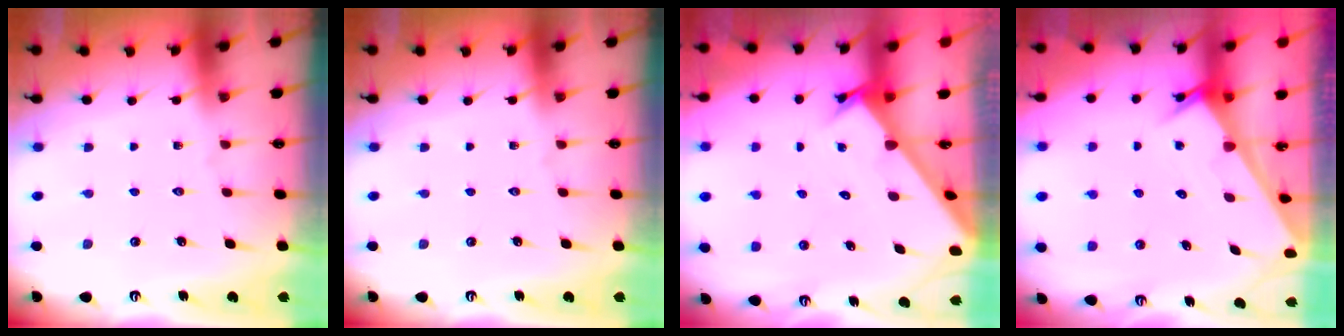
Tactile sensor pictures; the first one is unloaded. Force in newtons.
{"total": 0.0}
{"total": 2.7, "press": 2.7, "slide": 0.3}
{"total": 2.5, "press": 2.5, "slide": 0.1}